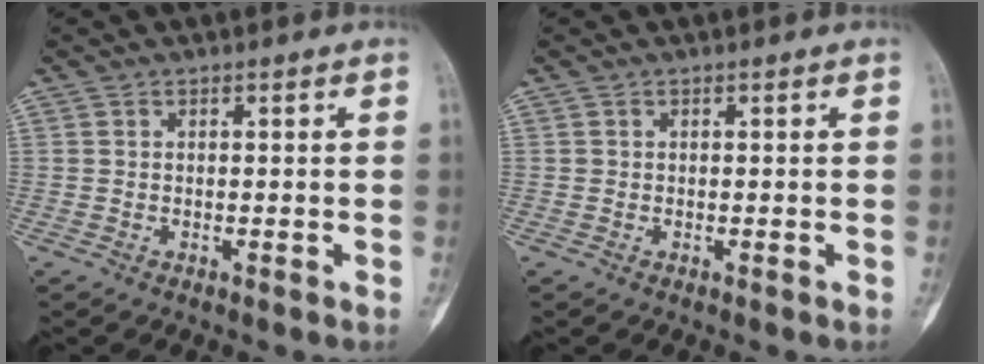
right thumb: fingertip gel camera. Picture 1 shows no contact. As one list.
[{"total": 0.0}]